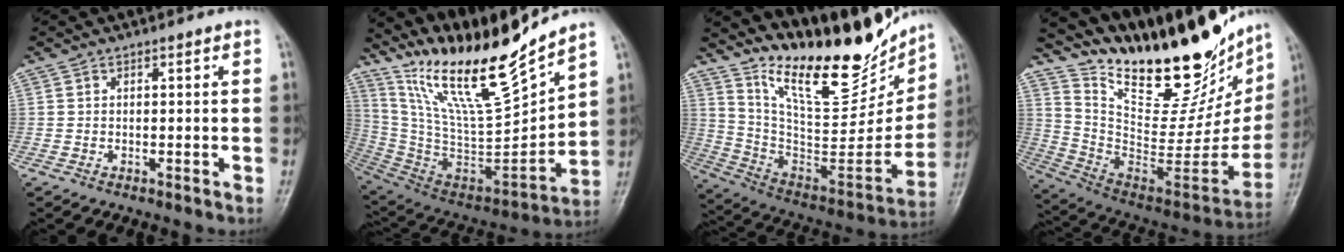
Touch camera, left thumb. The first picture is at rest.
{"total": 22.7, "force": [18.5, 2.7, 12.9], "torque": [-0.187, -0.107, 0.347]}
{"total": 25.2, "force": [19.3, 8.4, 13.8], "torque": [-0.167, -0.107, 0.320]}
{"total": 31.9, "force": [23.6, 12.2, 17.7], "torque": [-0.244, -0.111, 0.372]}